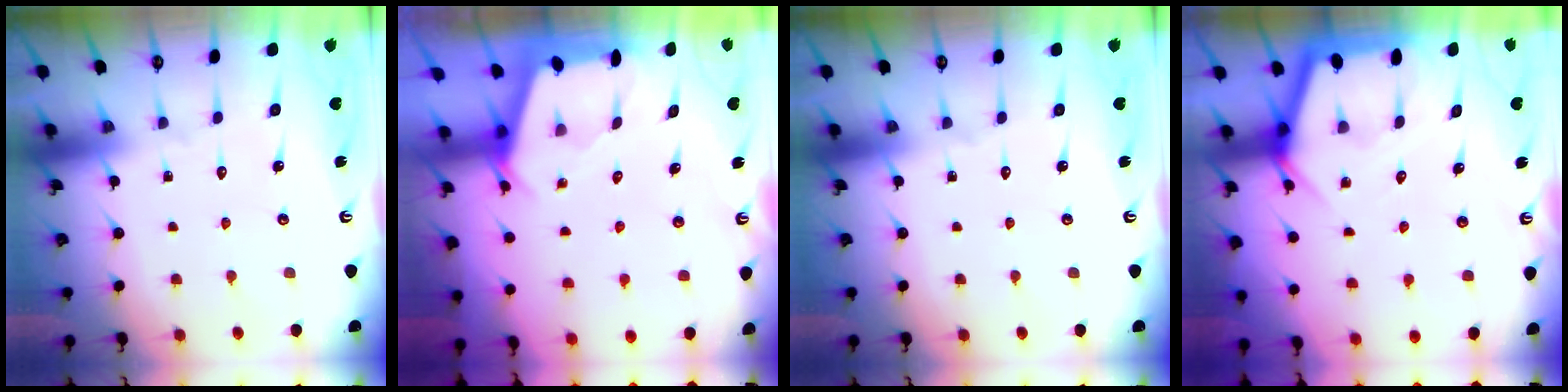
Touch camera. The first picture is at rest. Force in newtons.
{"total": 2.4, "press": 2.4, "slide": 0.2}
{"total": 0.0}
{"total": 5.0, "press": 5.0, "slide": 0.3}